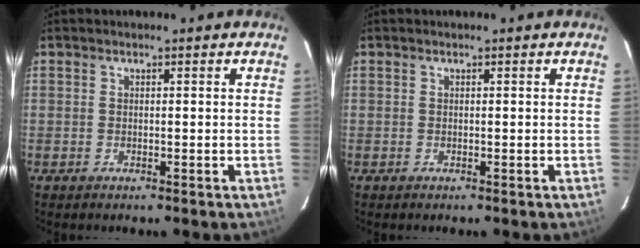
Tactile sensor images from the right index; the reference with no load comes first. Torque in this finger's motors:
{"motor_torque": [0.00, 0.00, 0.00, 0.00]}